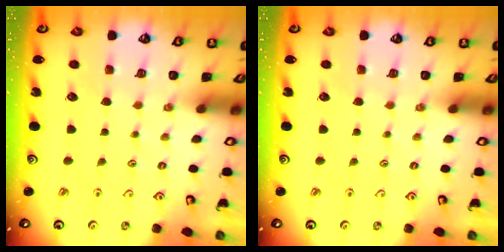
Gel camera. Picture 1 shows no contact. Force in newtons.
{"total": 0.0}